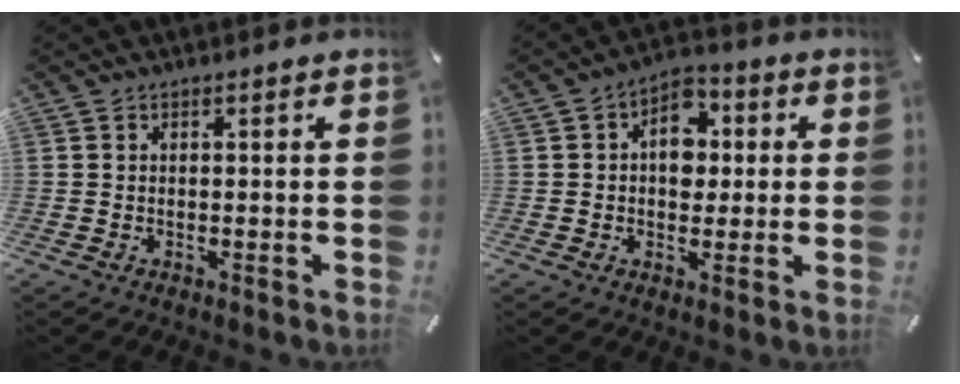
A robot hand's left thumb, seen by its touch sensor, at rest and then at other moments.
{"total": 8.4, "force": [0.8, 6.2, 5.5], "torque": [-0.071, 0.005, 0.011]}